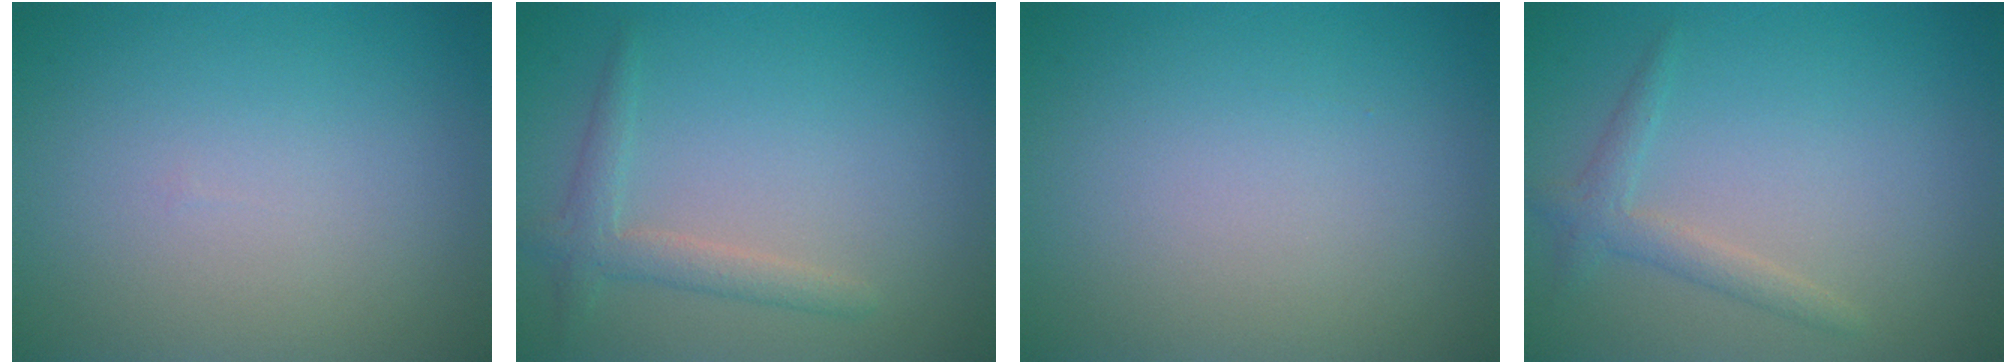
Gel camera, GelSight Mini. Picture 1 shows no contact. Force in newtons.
{"total": 2.2, "press": 2.2, "slide": 0.1}
{"total": 0.0}
{"total": 1.8, "press": 1.8, "slide": 0.1}